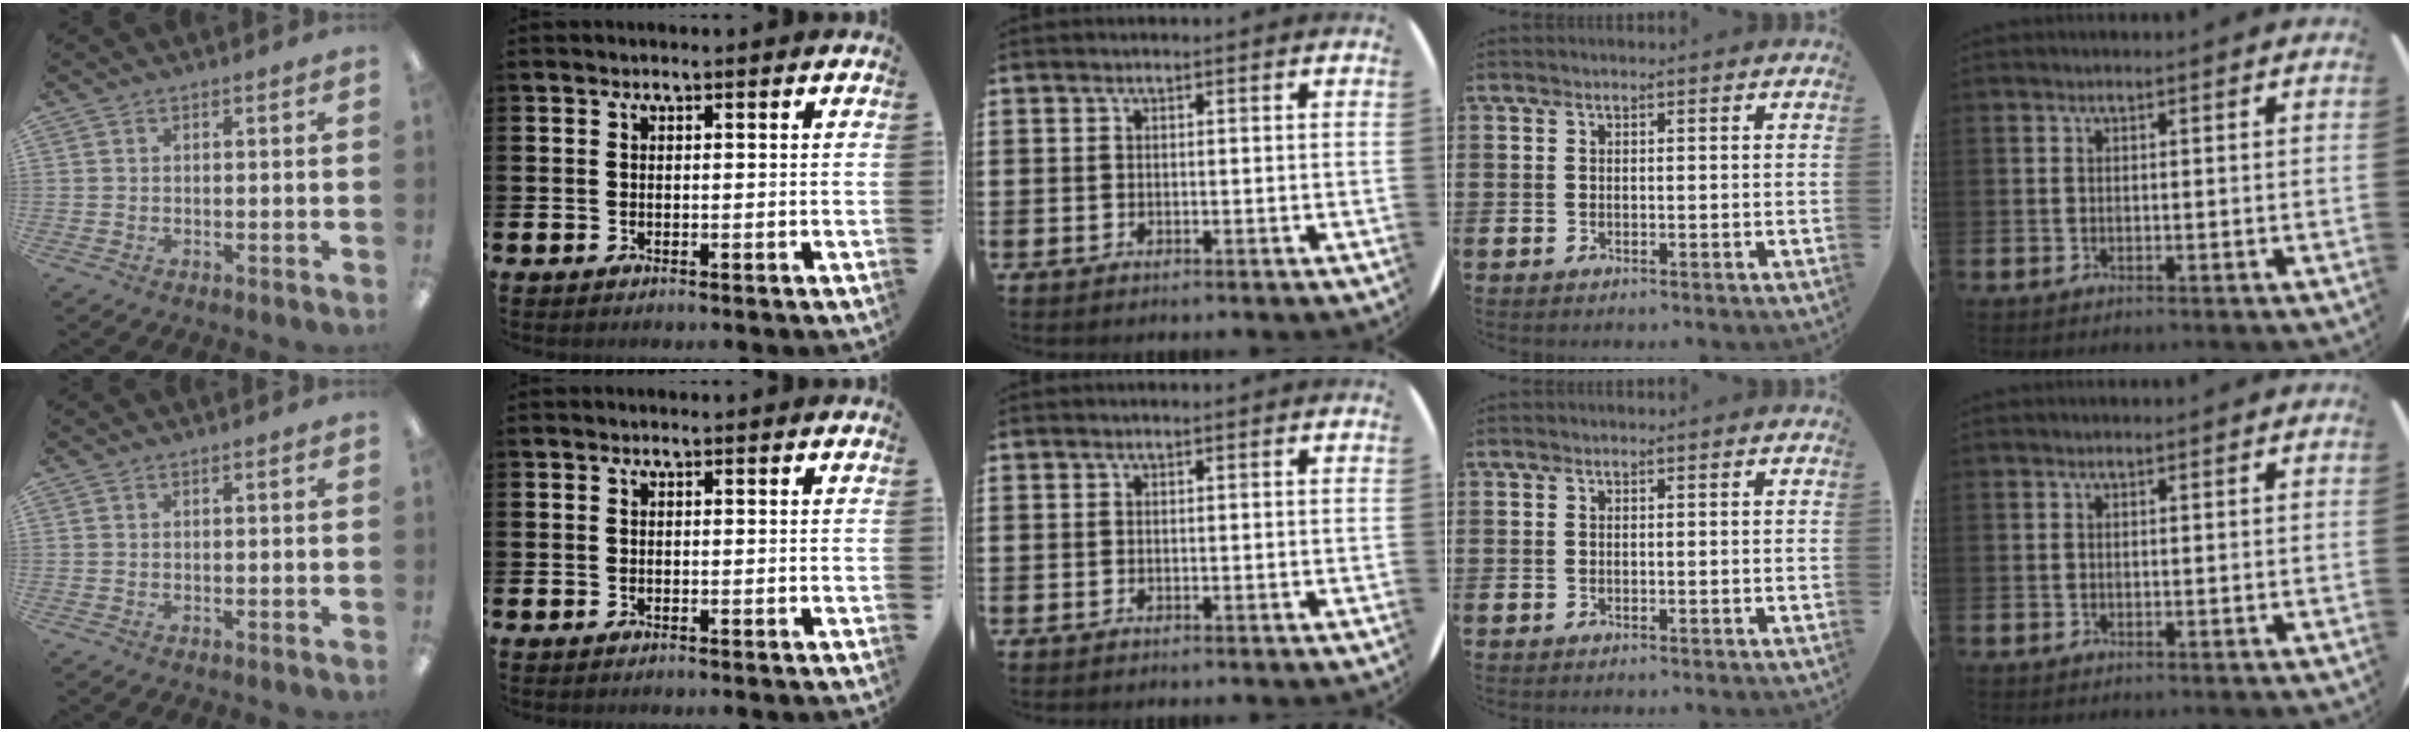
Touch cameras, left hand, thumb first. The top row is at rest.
{}